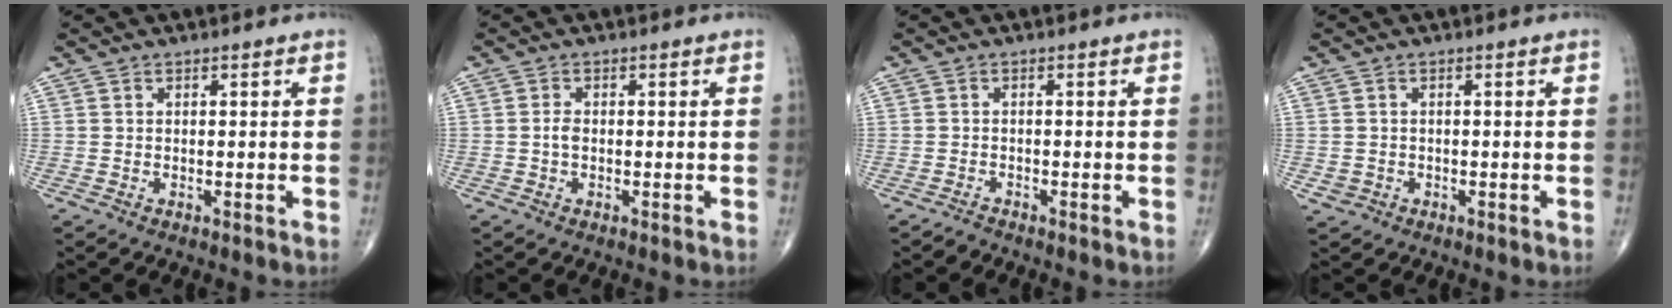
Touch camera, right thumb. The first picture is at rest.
{"total": 1.4, "force": [-0.3, 0.8, 1.0], "torque": [-0.018, 0.001, -0.007]}
{"total": 0.9, "force": [-0.9, 0.1, -0.1], "torque": [0.004, -0.005, -0.022]}
{"total": 1.6, "force": [-0.5, 1.4, 0.3], "torque": [-0.001, 0.005, -0.006]}